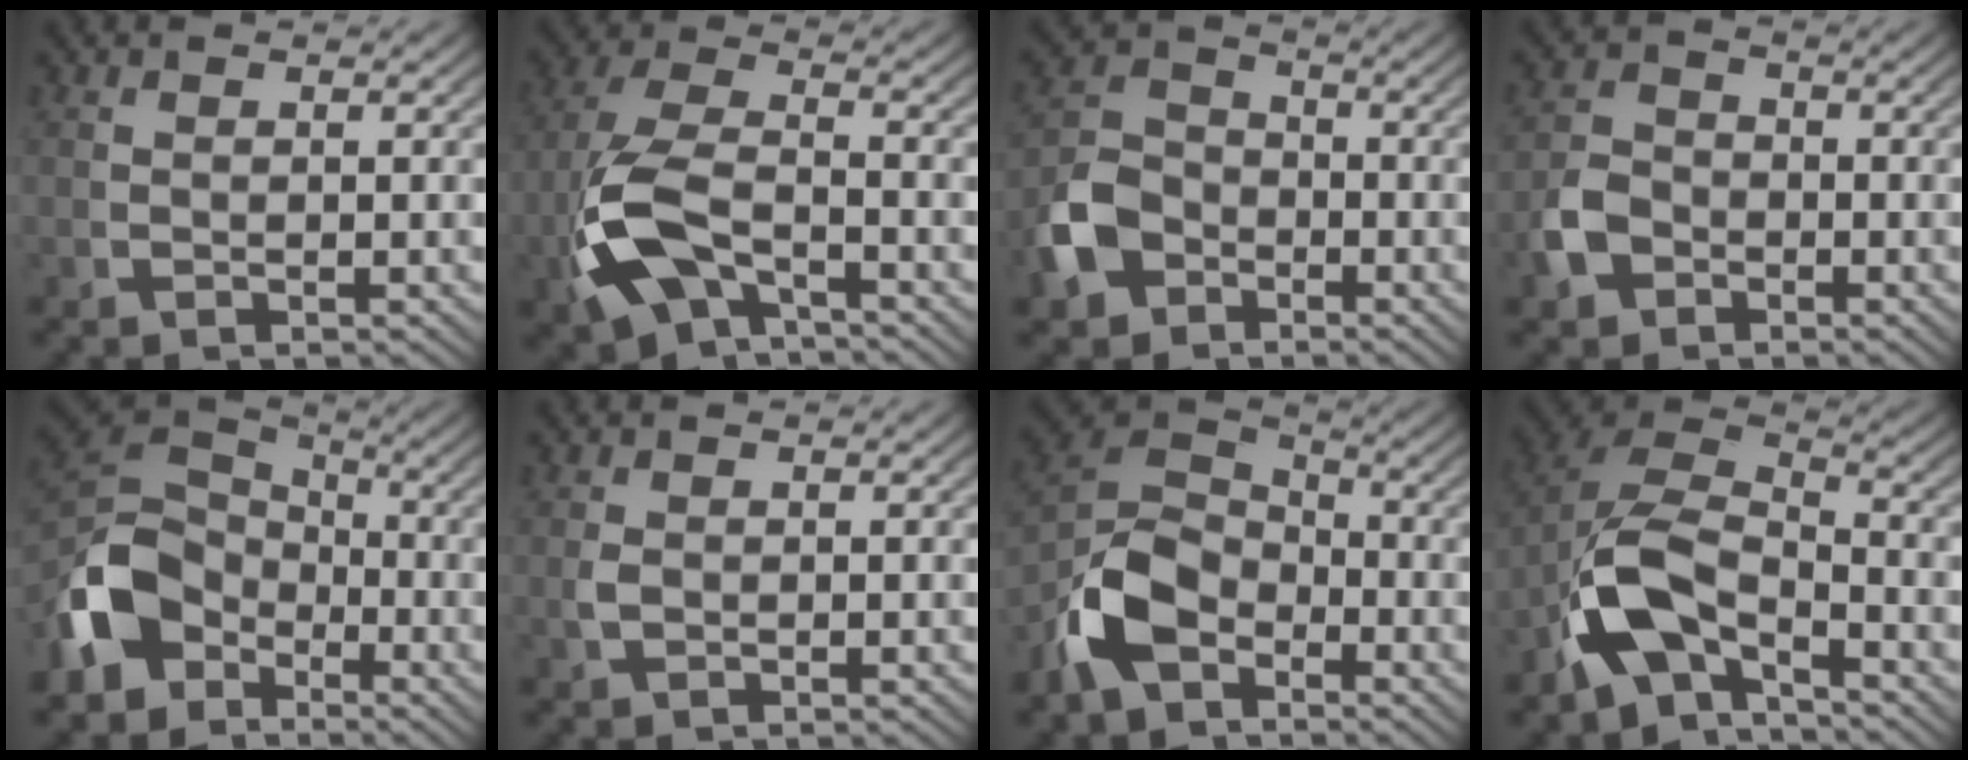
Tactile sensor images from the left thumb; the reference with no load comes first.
{"total": 9.4, "force": [-2.3, 6.3, 6.6], "torque": [-0.182, -0.041, -0.022]}
{"total": 6.1, "force": [-2.5, 4.8, 2.7], "torque": [-0.060, -0.017, -0.040]}
{"total": 3.3, "force": [-1.5, 2.6, 1.4], "torque": [-0.039, -0.011, -0.025]}
{"total": 9.2, "force": [-1.3, 6.8, 6.1], "torque": [-0.141, -0.021, -0.012]}
{"total": 0.7, "force": [0.1, 0.5, 0.5], "torque": [-0.018, -0.006, 0.007]}
{"total": 8.3, "force": [-1.9, 6.0, 5.4], "torque": [-0.122, -0.021, -0.027]}
{"total": 11.0, "force": [-1.9, 7.6, 7.7], "torque": [-0.181, -0.044, -0.026]}